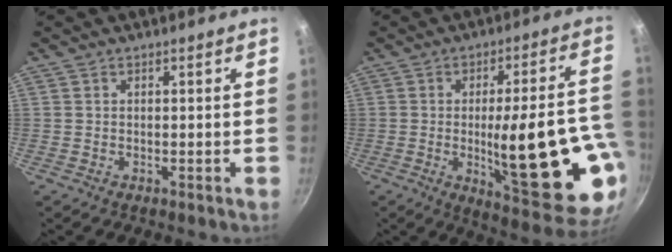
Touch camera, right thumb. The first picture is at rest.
{"total": 24.0, "force": [-4.7, 6.9, 22.5], "torque": [-0.291, 0.000, -0.049]}